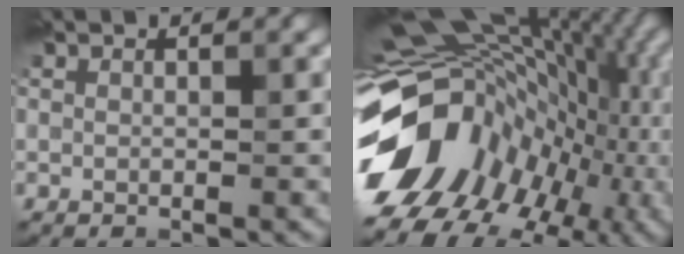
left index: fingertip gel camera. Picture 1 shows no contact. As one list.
[{"total": 16.6, "force": [-3.4, 12.7, 10.1], "torque": [-0.168, 0.003, -0.036]}]